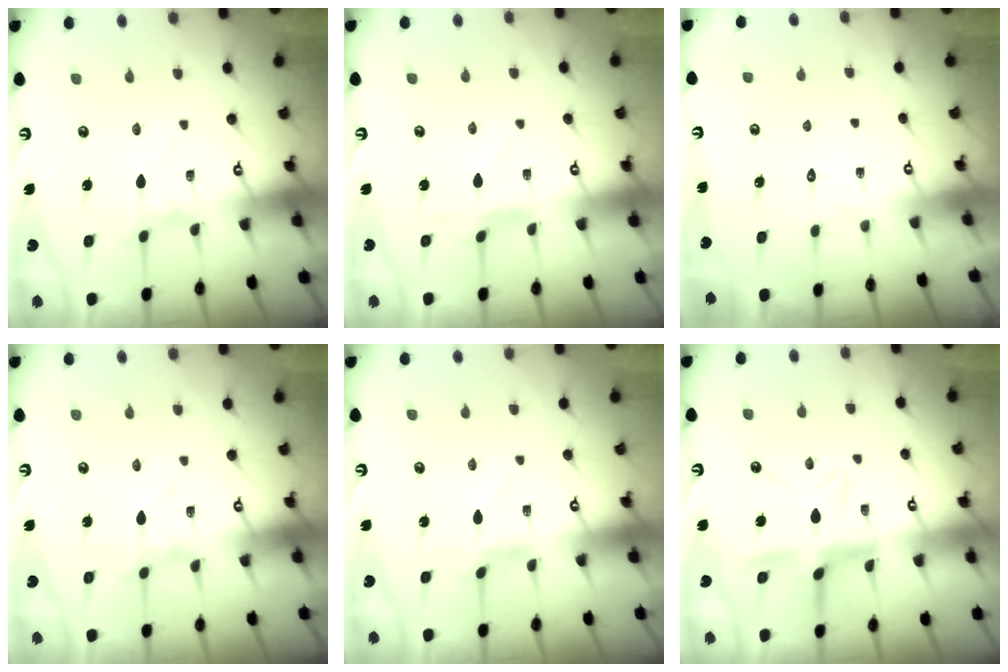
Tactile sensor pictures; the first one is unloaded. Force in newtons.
{"total": 0.0}
{"total": 1.7, "press": 1.7, "slide": 0.1}
{"total": 0.0}
{"total": 0.0}
{"total": 11.4, "press": 11.3, "slide": 0.9}